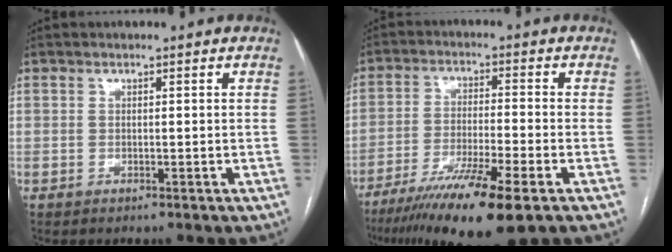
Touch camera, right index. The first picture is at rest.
{"total": 13.5, "force": [-8.7, 0.3, 10.4], "torque": [-0.188, -0.036, -0.149]}